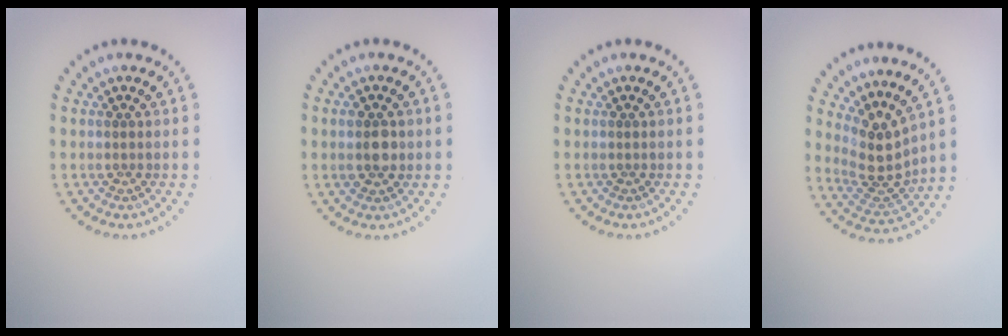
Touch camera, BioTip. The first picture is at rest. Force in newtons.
{"total": 2.3, "press": 2.3, "slide": 0.2}
{"total": 0.0}
{"total": 3.7, "press": 2.9, "slide": 2.4}